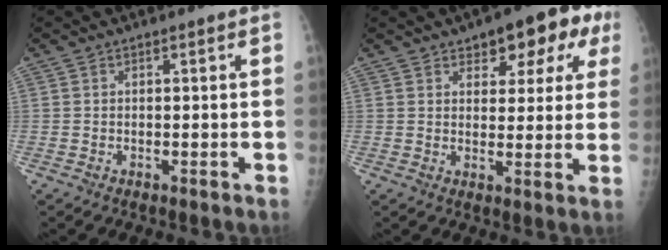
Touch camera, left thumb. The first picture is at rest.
{"total": 11.0, "force": [5.6, 5.4, 7.8], "torque": [-0.056, -0.001, 0.069]}